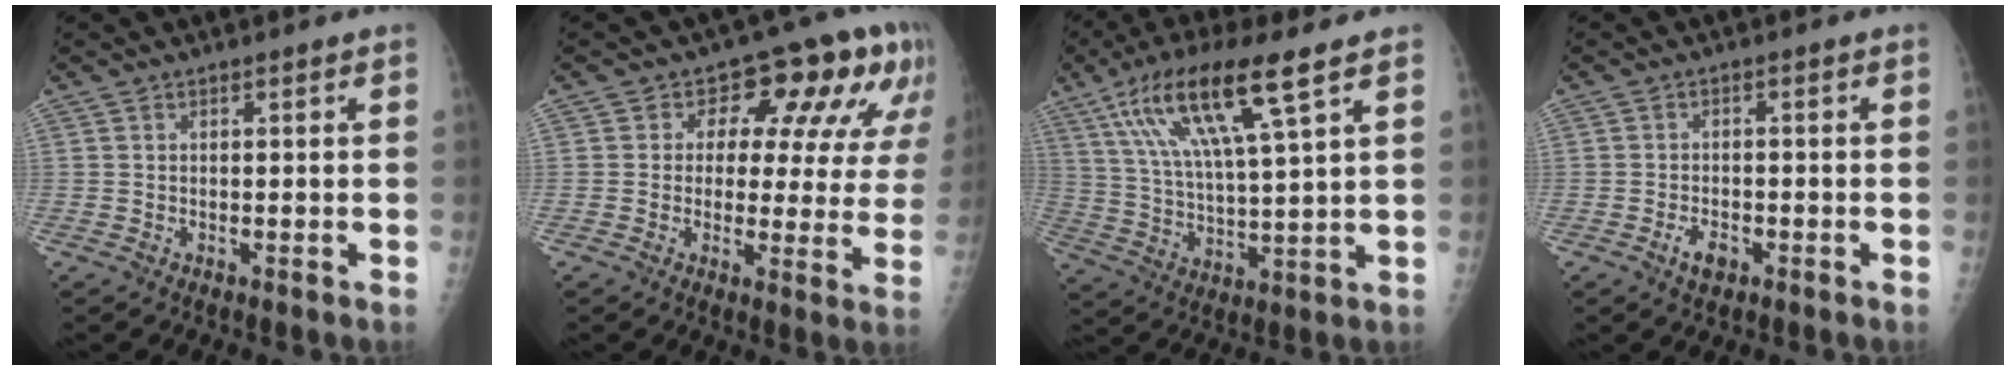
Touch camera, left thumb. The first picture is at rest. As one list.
[{"total": 14.4, "force": [6.6, 8.3, 9.7], "torque": [-0.068, -0.010, 0.070]}, {"total": 16.8, "force": [8.5, 3.2, 14.1], "torque": [-0.277, -0.016, 0.162]}, {"total": 3.3, "force": [-1.7, 2.0, 2.0], "torque": [-0.031, 0.007, -0.027]}]